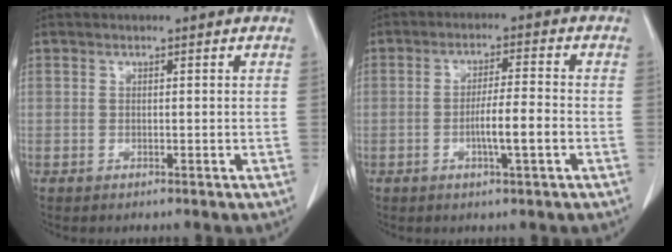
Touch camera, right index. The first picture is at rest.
{"total": 5.7, "force": [-1.7, 0.3, 5.4], "torque": [-0.097, 0.000, -0.028]}